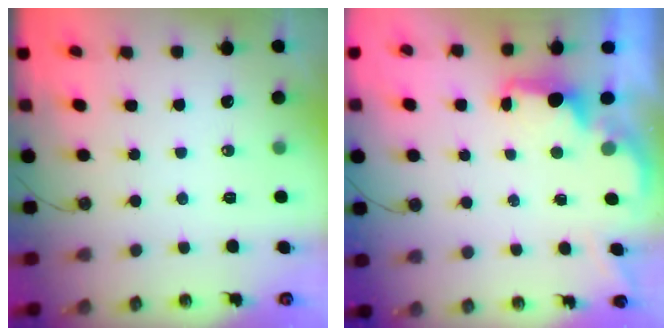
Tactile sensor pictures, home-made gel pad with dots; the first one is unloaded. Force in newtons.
{"total": 1.8, "press": 1.6, "slide": 0.8}